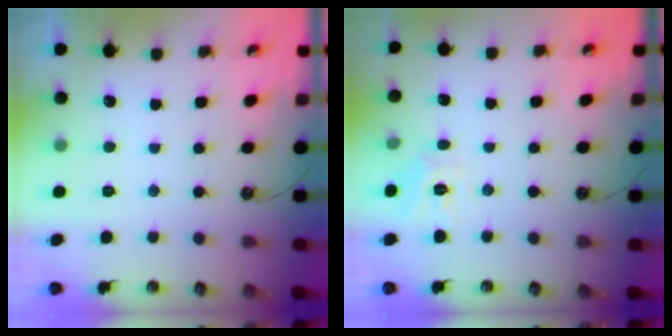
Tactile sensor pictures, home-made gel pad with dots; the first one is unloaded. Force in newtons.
{"total": 7.0, "press": 7.0, "slide": 0.5}